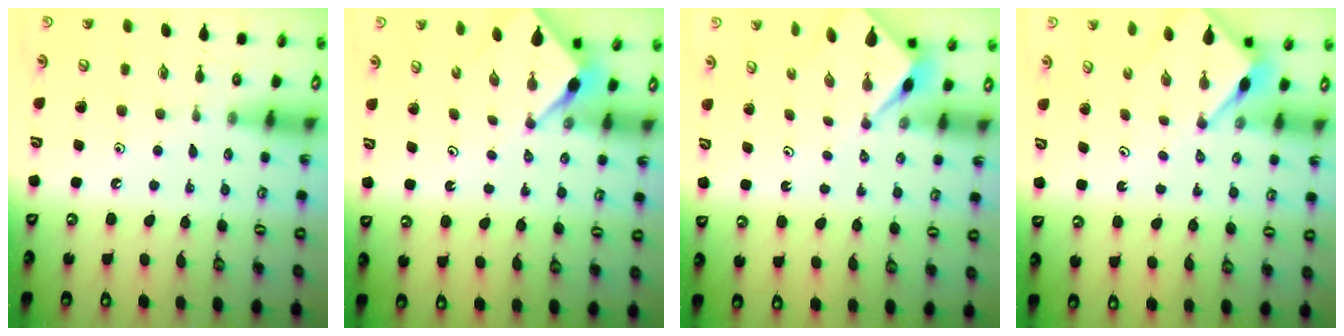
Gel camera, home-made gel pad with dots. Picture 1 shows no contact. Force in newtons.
{"total": 3.9, "press": 3.9, "slide": 0.4}
{"total": 2.6, "press": 2.6, "slide": 0.0}
{"total": 4.2, "press": 4.2, "slide": 0.4}